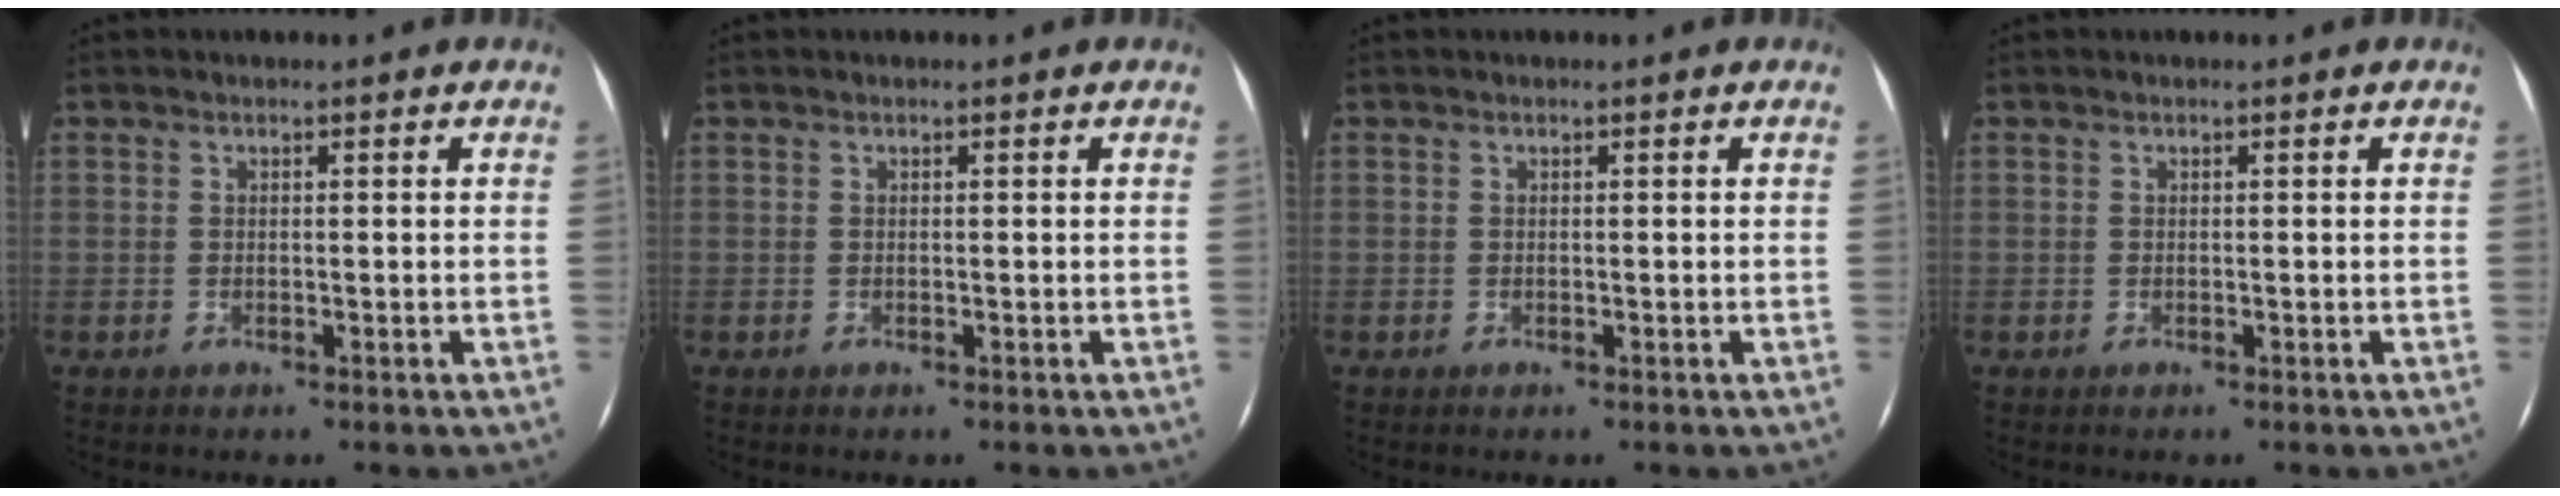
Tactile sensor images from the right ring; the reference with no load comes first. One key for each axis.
{"total": 0.0}
{"total": 0.0}
{"total": 0.0}